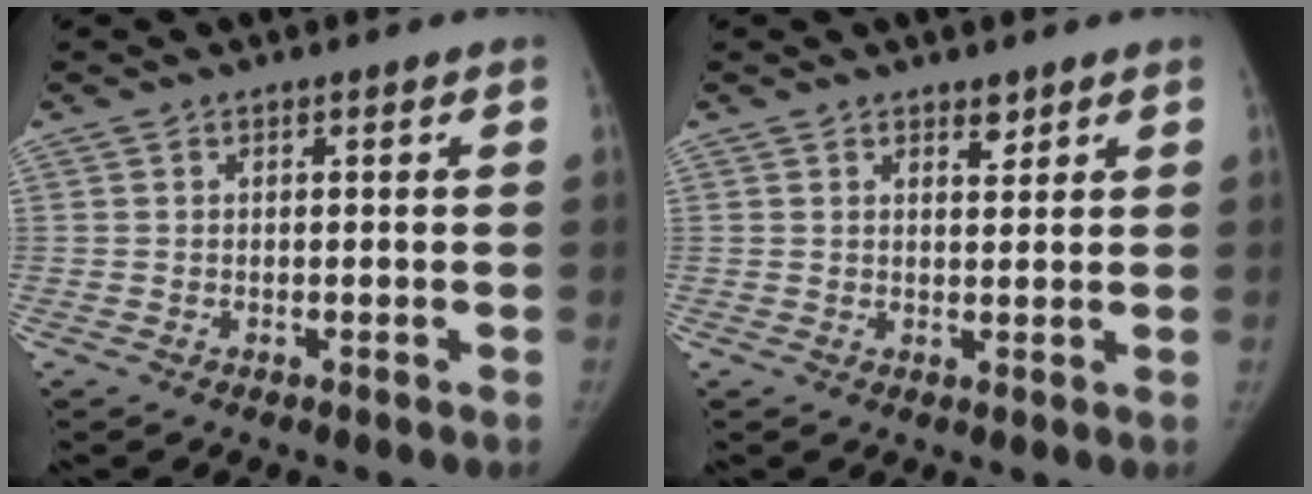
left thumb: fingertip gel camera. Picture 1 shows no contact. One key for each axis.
{"total": 1.9, "fx": 1.5, "fy": 0.9, "fz": 0.8, "tx": -0.002, "ty": -0.010, "tz": 0.021}